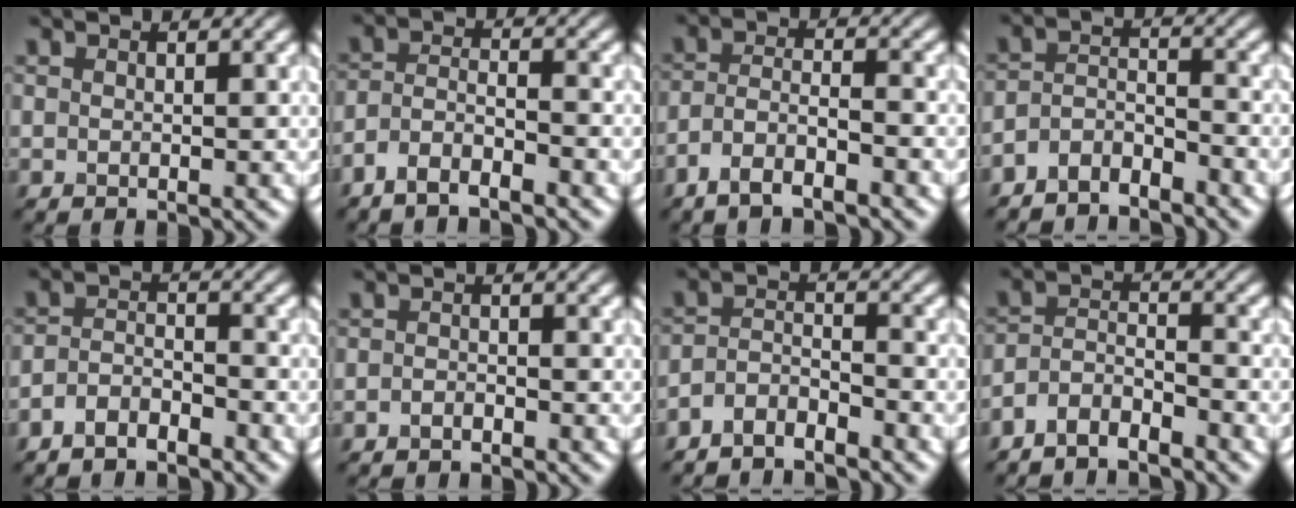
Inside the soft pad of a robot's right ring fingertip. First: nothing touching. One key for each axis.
{"total": 3.5, "fx": -2.8, "fy": 0.9, "fz": 1.9, "tx": -0.039, "ty": 0.002, "tz": -0.062}
{"total": 4.0, "fx": -2.9, "fy": 1.0, "fz": 2.5, "tx": -0.050, "ty": 0.004, "tz": -0.063}
{"total": 3.6, "fx": -3.2, "fy": 1.1, "fz": 1.2, "tx": -0.027, "ty": 0.000, "tz": -0.071}
{"total": 3.0, "fx": -2.4, "fy": 1.0, "fz": 1.4, "tx": -0.029, "ty": 0.004, "tz": -0.053}
{"total": 1.1, "fx": -0.9, "fy": 0.3, "fz": 0.5, "tx": -0.010, "ty": 0.001, "tz": -0.019}
{"total": 3.4, "fx": -3.1, "fy": 0.8, "fz": 1.1, "tx": -0.025, "ty": 0.001, "tz": -0.066}
{"total": 3.8, "fx": -3.4, "fy": 1.0, "fz": 1.5, "tx": -0.029, "ty": 0.002, "tz": -0.072}